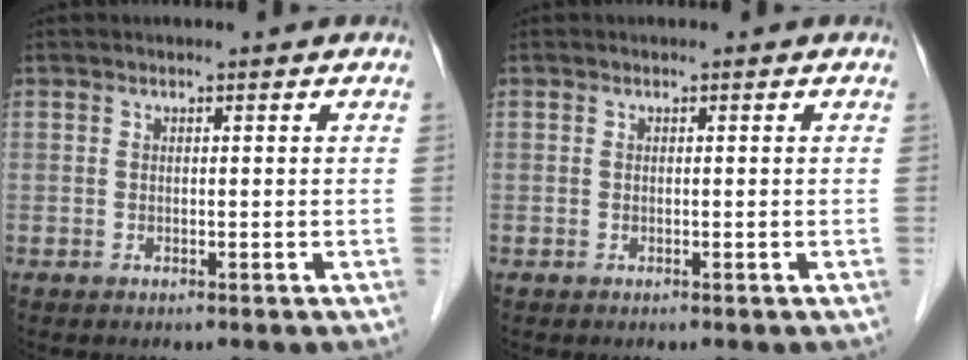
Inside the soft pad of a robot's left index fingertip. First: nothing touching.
{"total": 0.0}